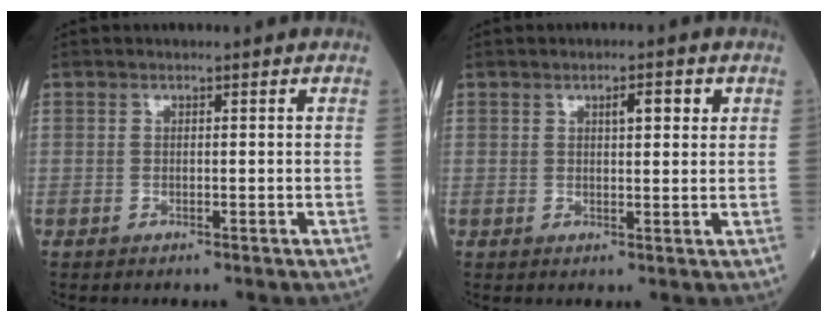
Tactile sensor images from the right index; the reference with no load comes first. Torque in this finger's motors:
{"motor_torque": [0.04, 0.02, 0.05, 0.02]}